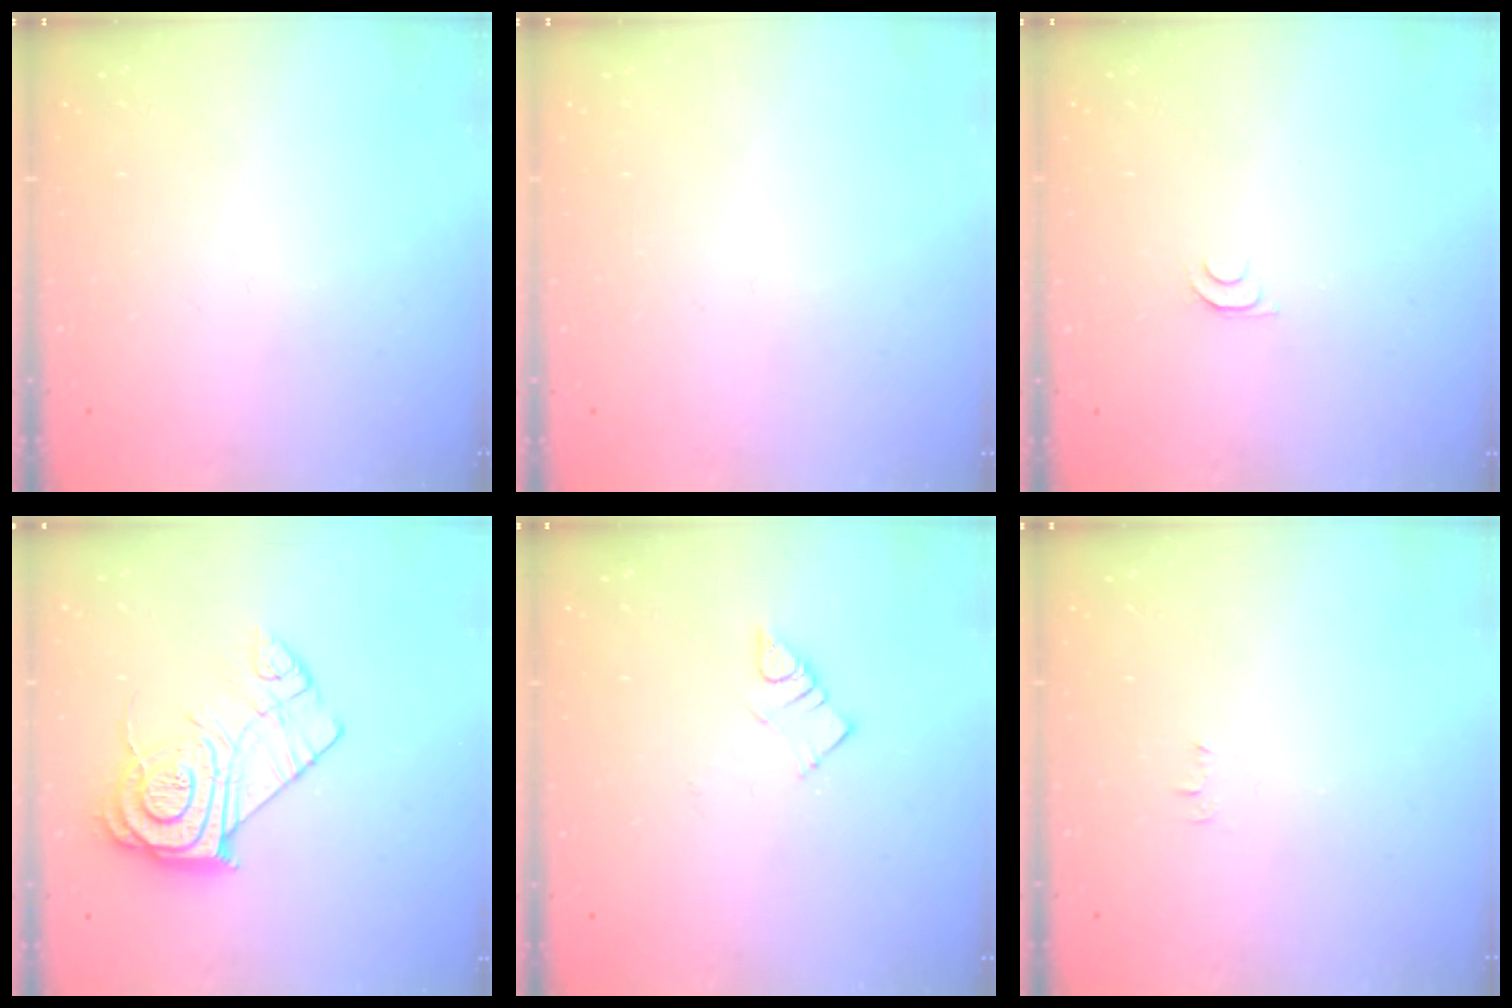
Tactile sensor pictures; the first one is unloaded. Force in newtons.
{"total": 1.5, "press": 1.5, "slide": 0.1}
{"total": 4.8, "press": 4.7, "slide": 0.6}
{"total": 13.5, "press": 13.5, "slide": 1.0}
{"total": 3.8, "press": 3.7, "slide": 0.5}
{"total": 3.0, "press": 3.0, "slide": 0.5}